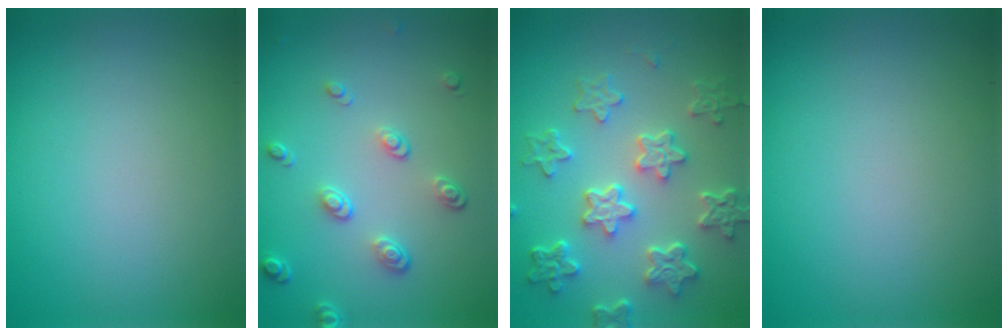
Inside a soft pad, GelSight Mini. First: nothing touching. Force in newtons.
{"total": 2.6, "press": 1.7, "slide": 2.0}
{"total": 6.0, "press": 4.7, "slide": 3.8}
{"total": 0.0}